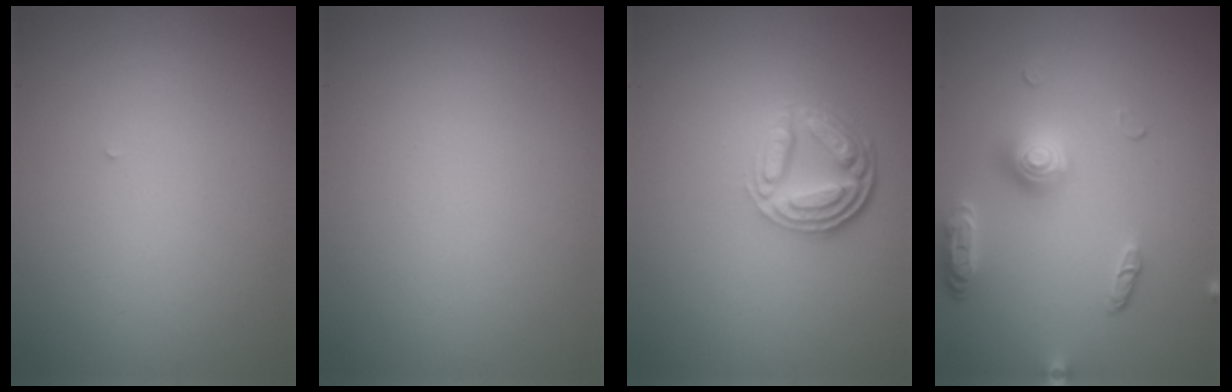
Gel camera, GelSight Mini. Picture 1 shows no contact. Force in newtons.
{"total": 0.0}
{"total": 4.7, "press": 3.6, "slide": 3.1}
{"total": 3.6, "press": 3.0, "slide": 2.0}